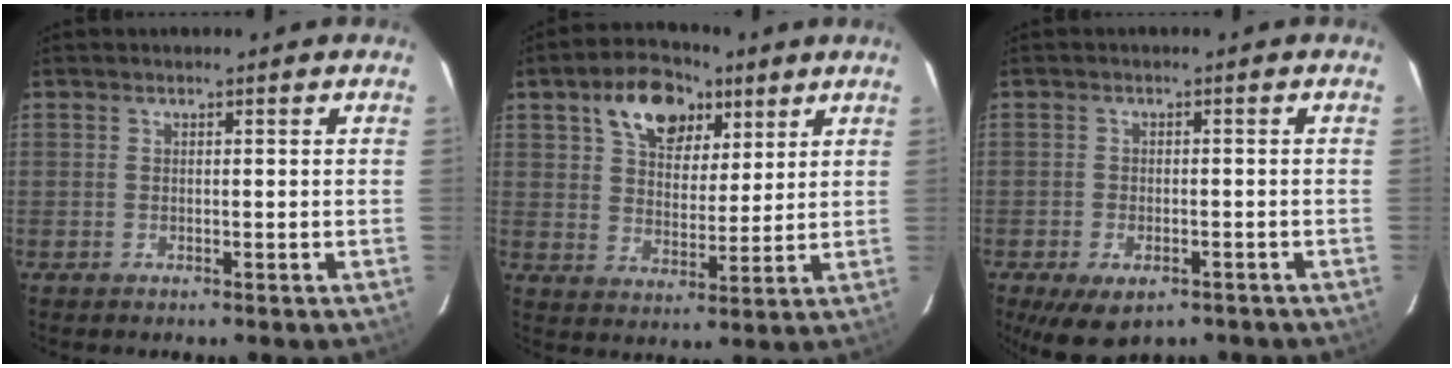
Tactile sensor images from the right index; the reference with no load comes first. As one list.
[{"total": 12.3, "force": [6.8, 7.4, 7.1], "torque": [-0.124, 0.026, 0.116]}, {"total": 8.1, "force": [-5.0, 4.2, 4.9], "torque": [-0.103, -0.024, -0.070]}]